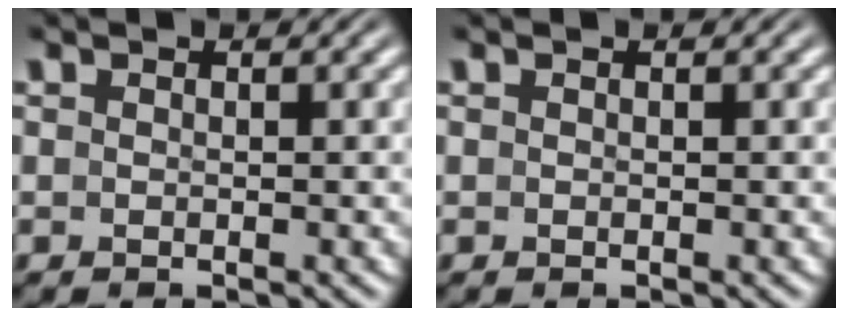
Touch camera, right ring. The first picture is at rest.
{"total": 0.0}